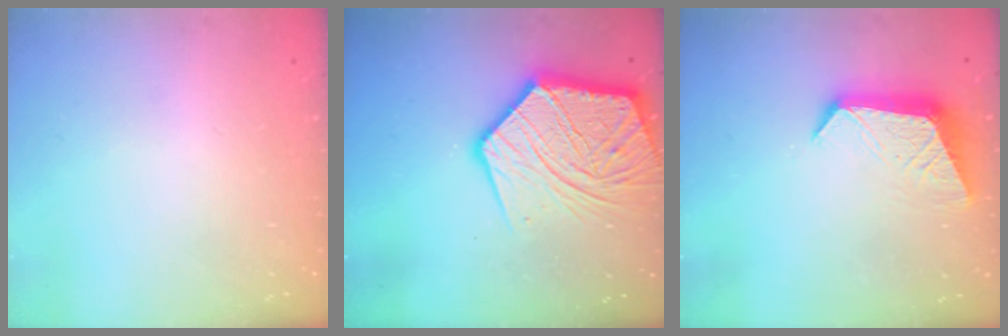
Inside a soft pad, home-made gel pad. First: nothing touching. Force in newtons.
{"total": 21.3, "press": 21.2, "slide": 2.2}
{"total": 10.7, "press": 10.6, "slide": 1.1}